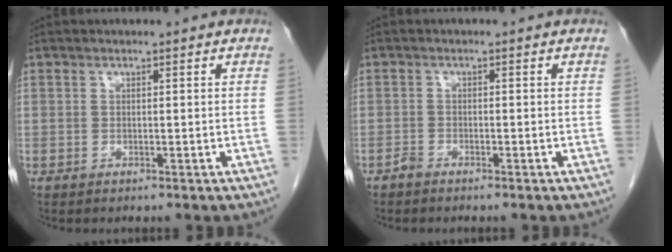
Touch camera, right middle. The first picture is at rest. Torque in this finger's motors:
{"motor_torque": [-0.30, -0.14, 0.00, -0.01]}